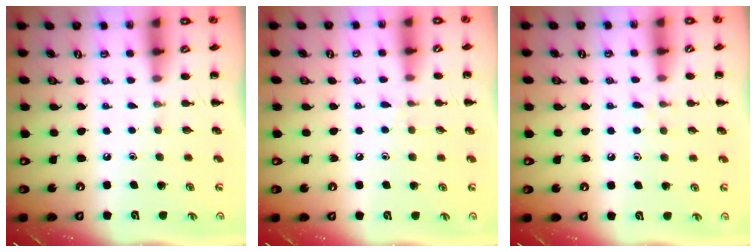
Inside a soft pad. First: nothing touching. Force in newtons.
{"total": 5.4, "press": 4.9, "slide": 2.1}
{"total": 5.8, "press": 5.4, "slide": 2.3}